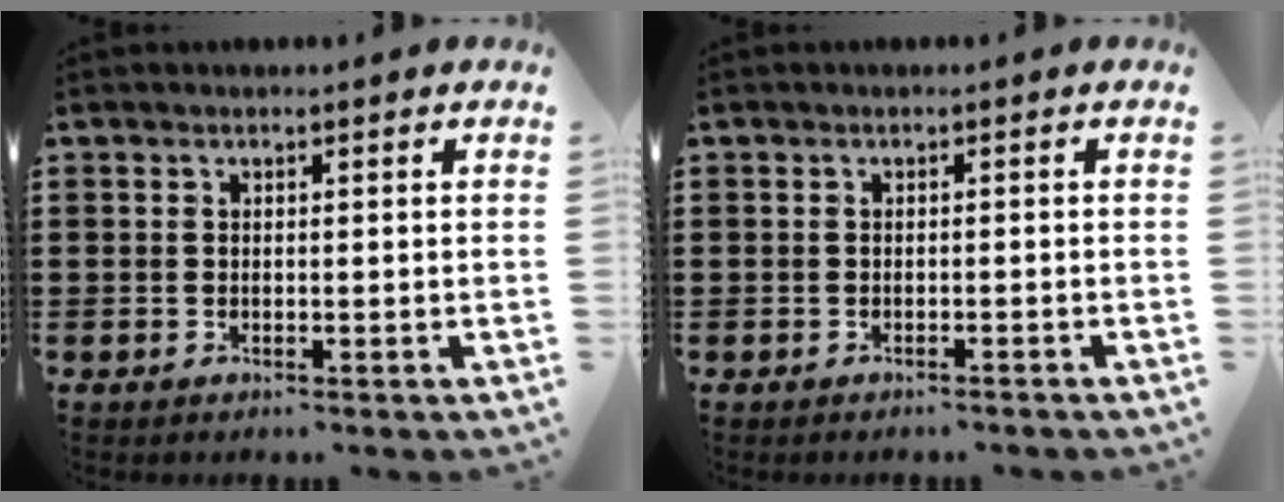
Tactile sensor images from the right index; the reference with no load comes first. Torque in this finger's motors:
{"motor_torque": [0.00, -0.01, -0.13, -0.08]}